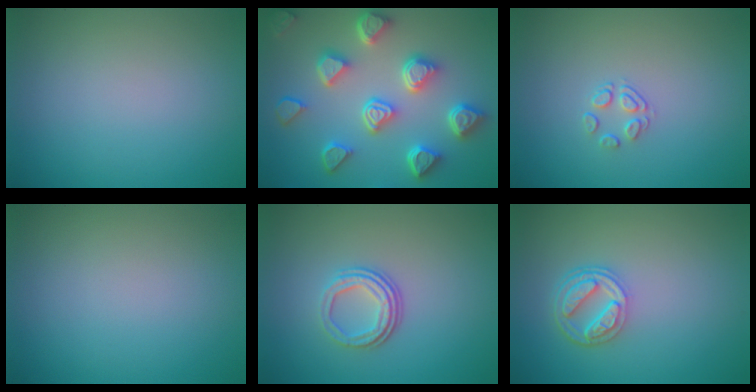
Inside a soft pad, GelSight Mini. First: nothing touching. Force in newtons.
{"total": 7.2, "press": 5.8, "slide": 4.3}
{"total": 1.5, "press": 0.8, "slide": 1.3}
{"total": 0.0}
{"total": 3.4, "press": 2.4, "slide": 2.4}
{"total": 4.0, "press": 3.1, "slide": 2.5}